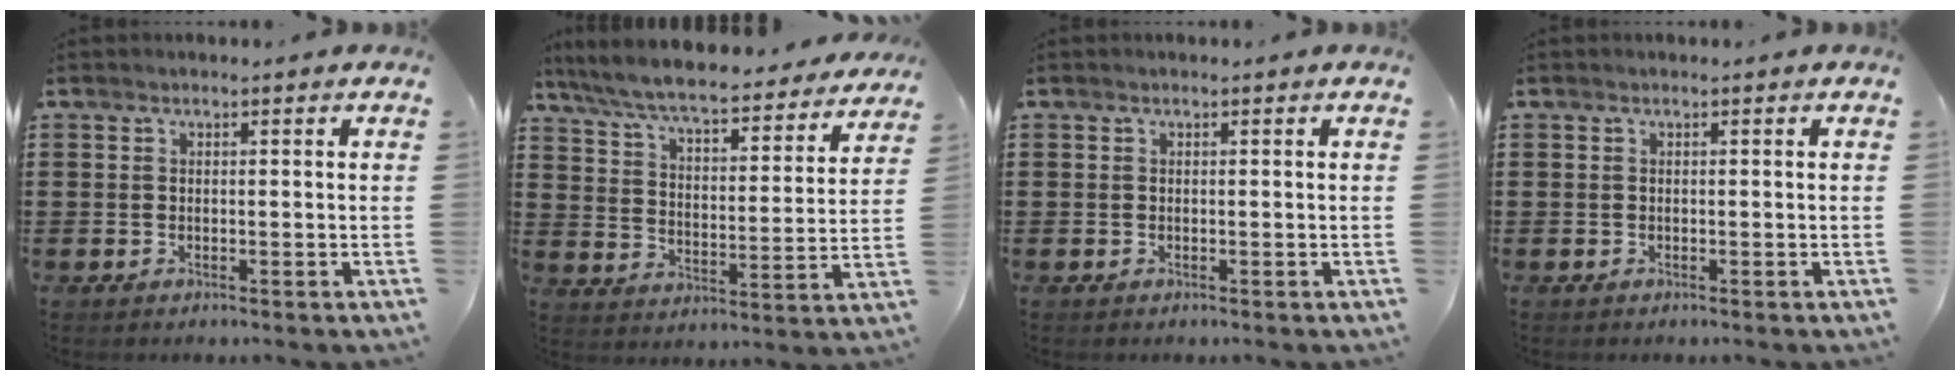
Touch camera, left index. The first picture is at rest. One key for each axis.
{"total": 7.5, "fx": 7.0, "fy": 0.3, "fz": 2.8, "tx": -0.084, "ty": -0.047, "tz": 0.116}
{"total": 0.0}
{"total": 0.0}